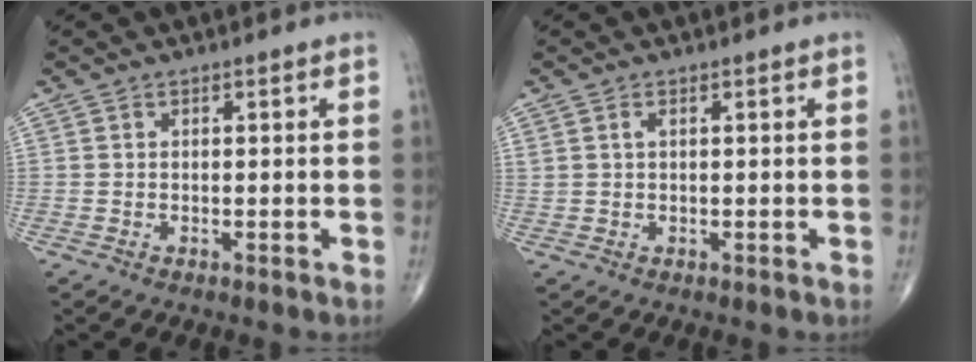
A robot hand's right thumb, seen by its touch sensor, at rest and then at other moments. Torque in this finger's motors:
{"motor_torque": [0.03, -0.12, 0.21, 0.11, -0.02]}